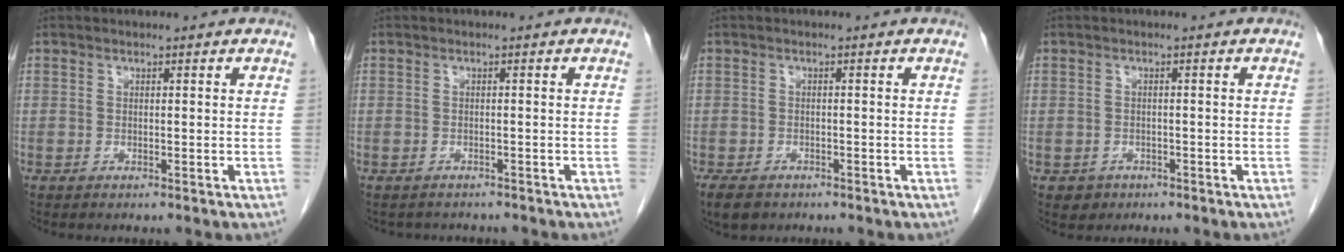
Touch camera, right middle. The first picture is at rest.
{"total": 3.4, "force": [-3.1, 1.5, 0.4], "torque": [-0.007, 0.000, -0.039]}
{"total": 4.7, "force": [-3.5, 2.5, 2.0], "torque": [-0.035, -0.006, -0.052]}
{"total": 1.9, "force": [-1.0, 1.5, 0.2], "torque": [-0.004, 0.006, -0.013]}